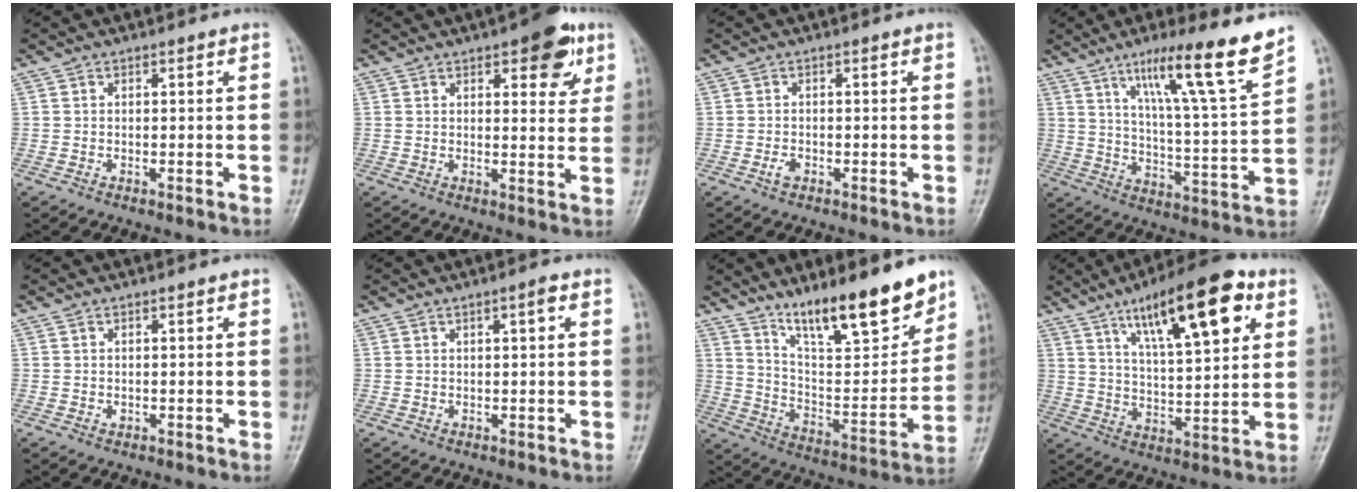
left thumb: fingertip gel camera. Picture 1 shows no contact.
{"total": 8.9, "force": [4.6, 3.6, 6.8], "torque": [-0.059, -0.016, 0.053]}
{"total": 1.4, "force": [-0.7, 0.9, 0.9], "torque": [-0.019, 0.002, -0.014]}
{"total": 16.6, "force": [11.0, 0.8, 12.5], "torque": [-0.186, -0.059, 0.176]}
{"total": 0.6, "force": [0.0, 0.4, 0.4], "torque": [-0.002, 0.000, 0.002]}
{"total": 2.0, "force": [0.8, 0.3, 1.8], "torque": [-0.030, 0.001, 0.011]}
{"total": 18.6, "force": [13.4, 4.4, 12.2], "torque": [-0.157, -0.082, 0.232]}
{"total": 19.5, "force": [9.3, 6.1, 16.0], "torque": [-0.221, -0.026, 0.150]}